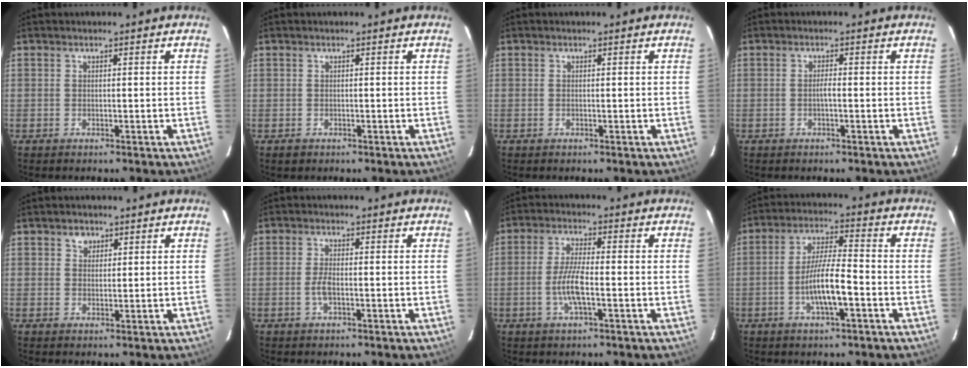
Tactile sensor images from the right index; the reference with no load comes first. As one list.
[{"total": 1.2, "force": [-0.6, 1.0, 0.2], "torque": [-0.003, -0.001, -0.007]}, {"total": 0.0}, {"total": 1.1, "force": [-0.4, 0.0, 1.1], "torque": [-0.021, 0.003, -0.009]}, {"total": 2.1, "force": [1.1, 1.7, 0.4], "torque": [-0.002, 0.008, 0.018]}, {"total": 2.7, "force": [-0.8, 0.9, 2.4], "torque": [-0.053, -0.001, -0.017]}, {"total": 6.3, "force": [-1.8, 1.1, 5.9], "torque": [-0.122, -0.002, -0.036]}, {"total": 8.6, "force": [-3.1, 1.4, 7.9], "torque": [-0.154, -0.001, -0.055]}]